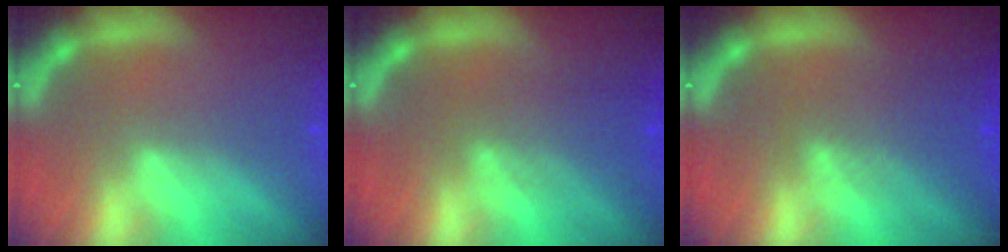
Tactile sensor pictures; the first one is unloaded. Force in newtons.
{"total": 4.1}
{"total": 4.6}